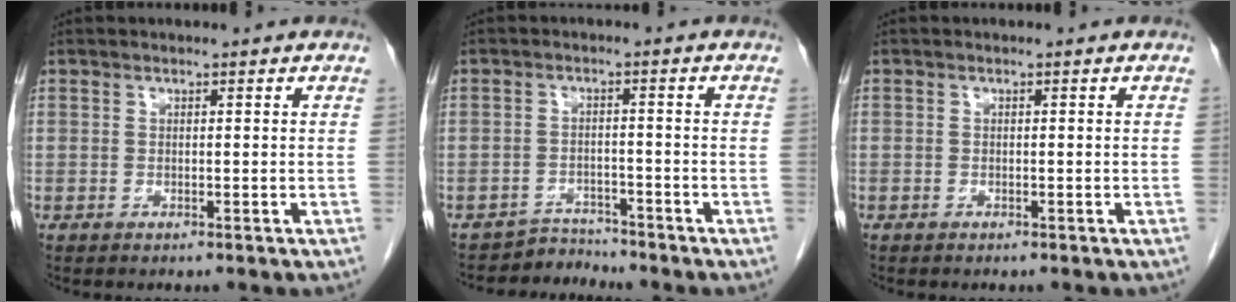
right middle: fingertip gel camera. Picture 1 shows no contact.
{"total": 3.2, "force": [-2.9, 0.3, -1.5], "torque": [0.033, 0.000, -0.046]}
{"total": 0.0}